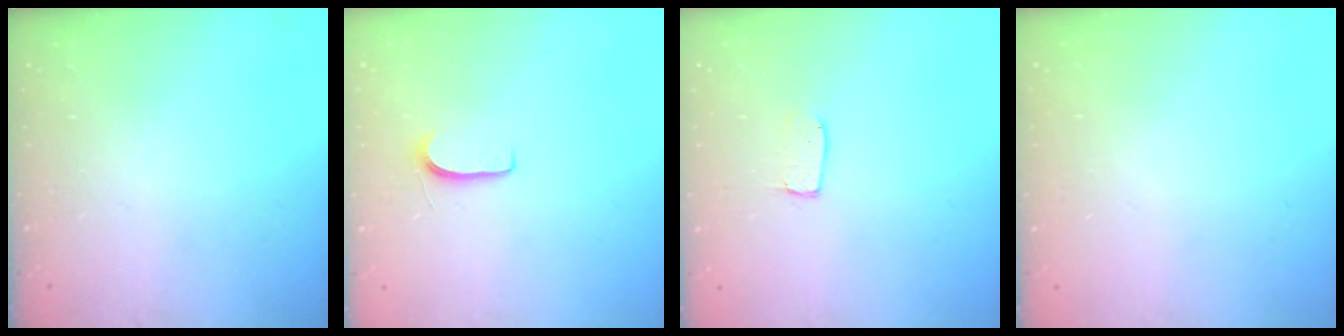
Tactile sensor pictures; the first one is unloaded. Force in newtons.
{"total": 5.4, "press": 5.4, "slide": 0.6}
{"total": 3.9, "press": 3.9, "slide": 0.3}
{"total": 0.0}